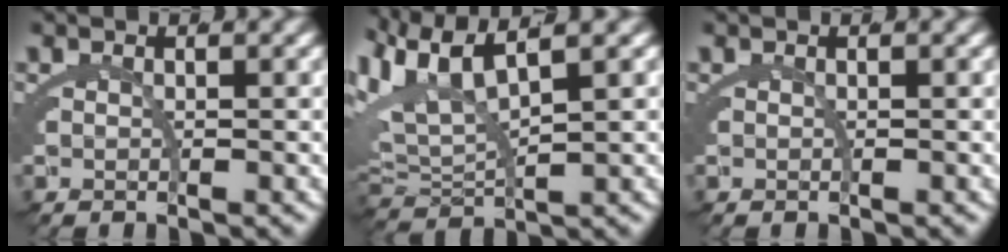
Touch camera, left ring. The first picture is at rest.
{"total": 6.6, "force": [3.1, 3.5, 4.7], "torque": [-0.122, 0.000, 0.061]}
{"total": 0.0}